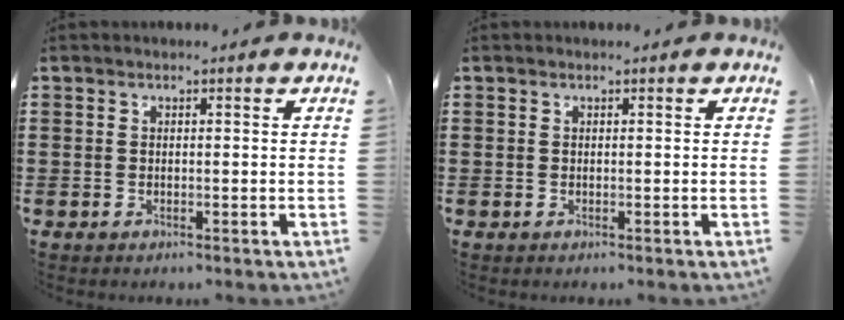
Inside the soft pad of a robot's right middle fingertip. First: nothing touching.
{"total": 0.0}